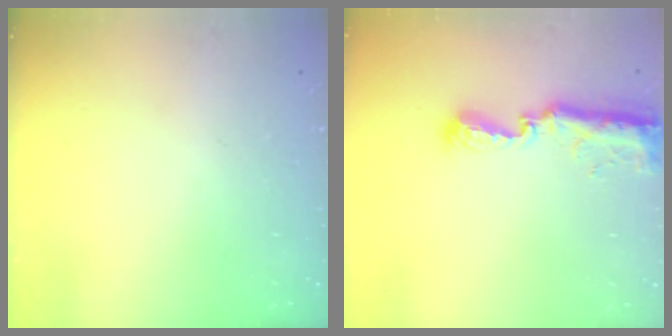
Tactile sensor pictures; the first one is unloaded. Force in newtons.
{"total": 8.6, "press": 8.6, "slide": 0.5}